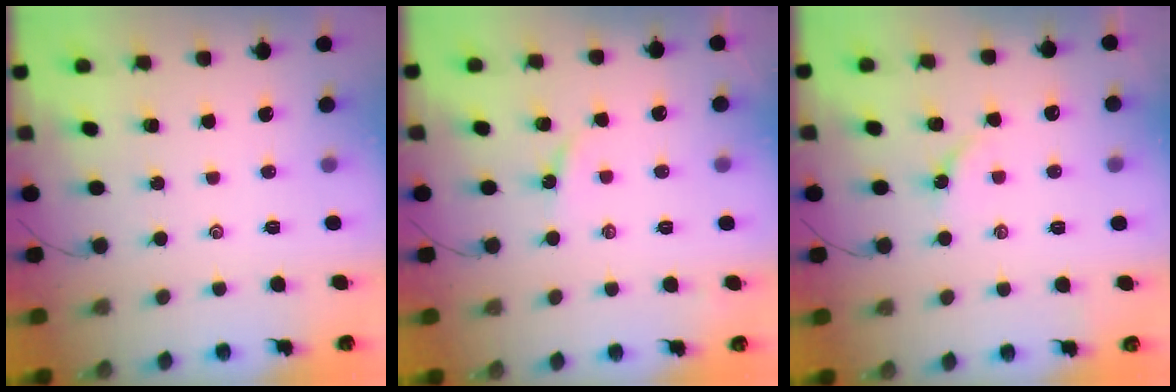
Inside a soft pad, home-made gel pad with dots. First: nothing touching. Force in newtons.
{"total": 2.8, "press": 2.7, "slide": 0.4}
{"total": 3.2, "press": 3.2, "slide": 0.5}